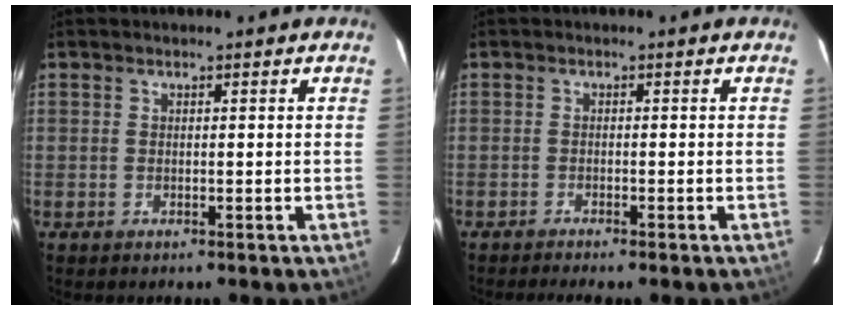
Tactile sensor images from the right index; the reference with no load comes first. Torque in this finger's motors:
{"motor_torque": [0.56, -0.74, 0.25, 0.04]}